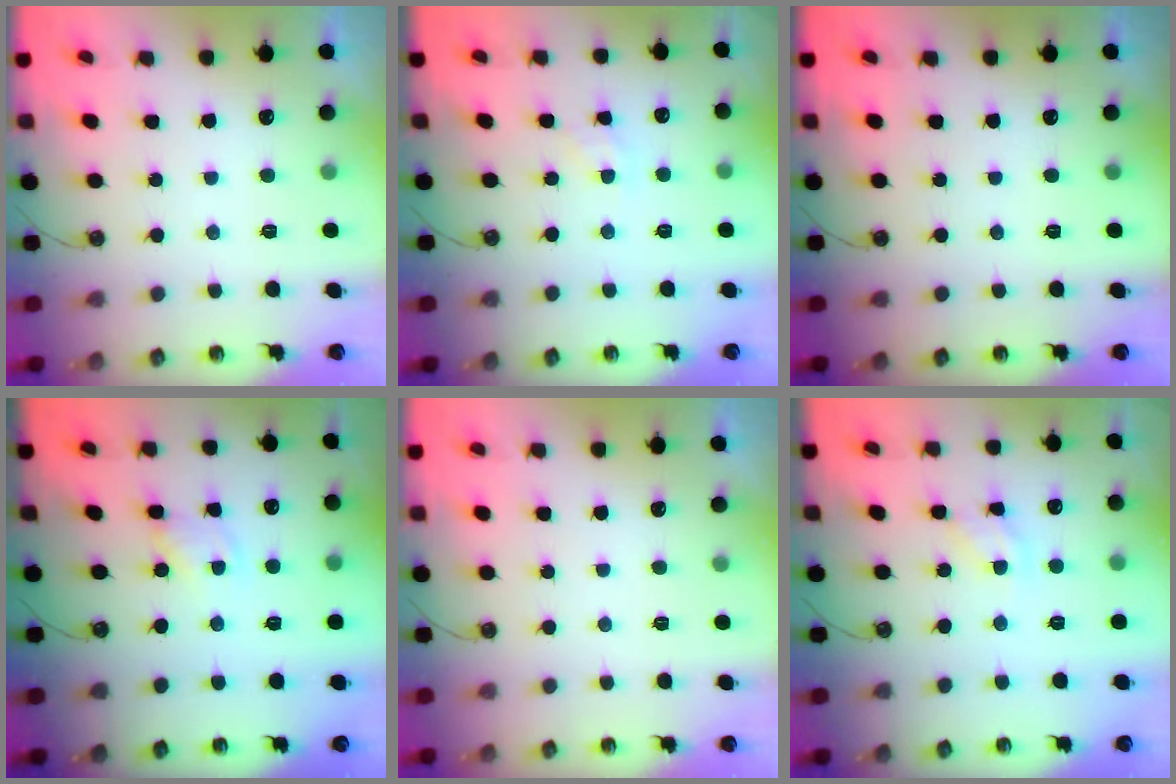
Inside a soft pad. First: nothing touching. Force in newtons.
{"total": 2.6, "press": 2.6, "slide": 0.4}
{"total": 0.0}
{"total": 1.6, "press": 1.6, "slide": 0.2}
{"total": 0.0}
{"total": 7.3, "press": 7.3, "slide": 0.4}